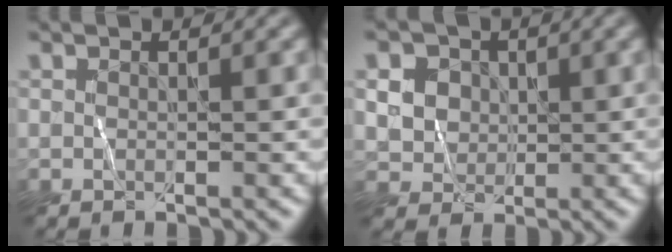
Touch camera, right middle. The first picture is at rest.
{"total": 3.6, "force": [1.2, 3.2, 1.1], "torque": [-0.019, 0.004, 0.023]}